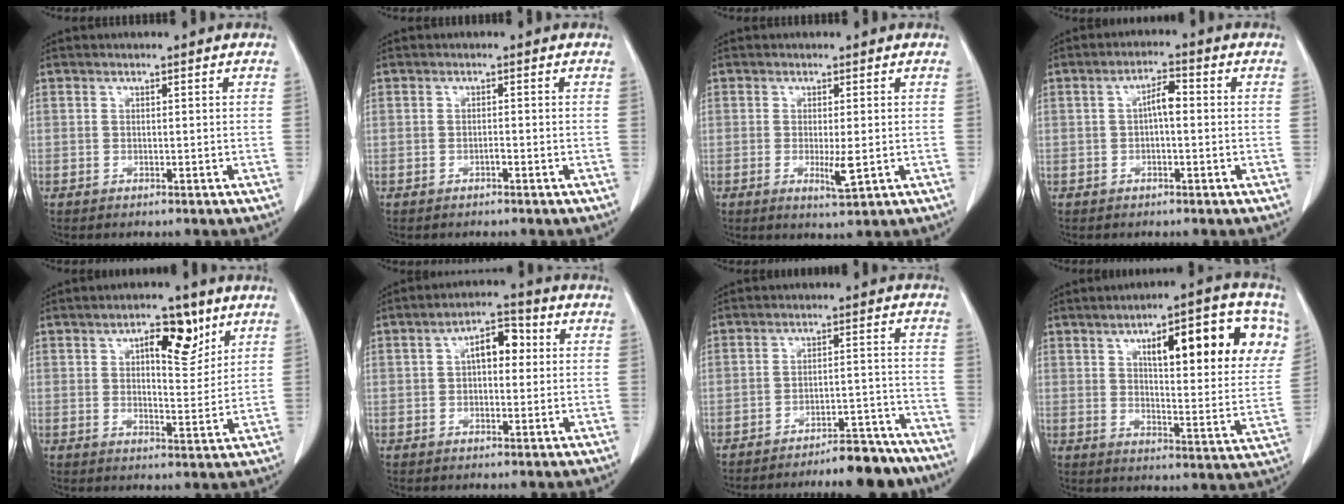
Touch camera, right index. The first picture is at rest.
{"total": 0.5, "force": [-0.4, 0.1, 0.4], "torque": [-0.009, 0.001, -0.007]}
{"total": 3.3, "force": [-0.5, 0.4, 3.2], "torque": [-0.053, -0.009, -0.006]}
{"total": 3.6, "force": [0.0, 1.4, 3.3], "torque": [-0.055, 0.015, -0.001]}
{"total": 7.6, "force": [3.9, 2.9, 5.9], "torque": [-0.084, 0.005, 0.056]}
{"total": 5.9, "force": [0.9, 2.9, 5.1], "torque": [-0.081, 0.026, 0.011]}
{"total": 12.9, "force": [-12.1, 2.0, 4.1], "torque": [-0.028, 0.027, -0.161]}
{"total": 19.1, "force": [8.0, 4.7, 16.6], "torque": [-0.219, 0.017, 0.109]}